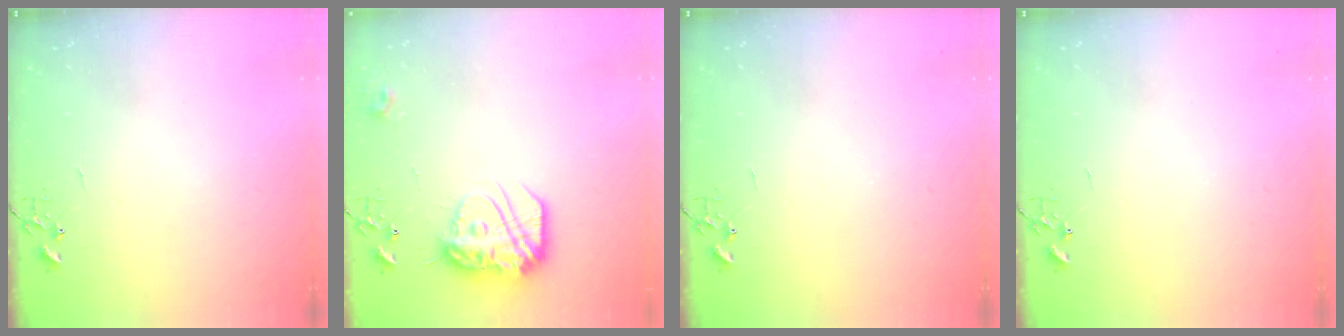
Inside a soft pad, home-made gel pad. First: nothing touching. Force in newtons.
{"total": 17.7, "press": 17.6, "slide": 1.8}
{"total": 0.0}
{"total": 0.0}